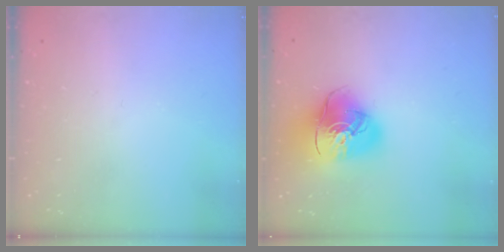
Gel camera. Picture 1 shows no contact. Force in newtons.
{"total": 17.2, "press": 17.1, "slide": 2.0}